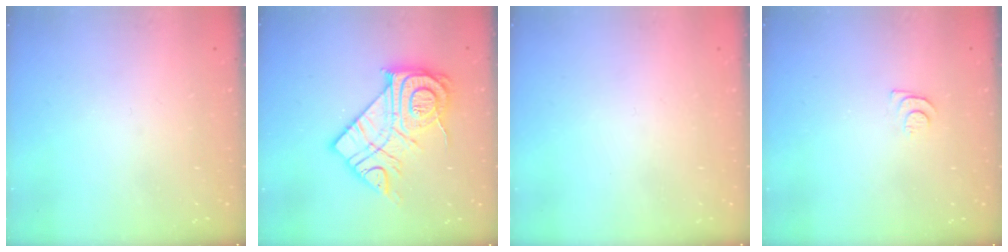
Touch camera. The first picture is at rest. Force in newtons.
{"total": 19.4, "press": 19.4, "slide": 1.6}
{"total": 1.7, "press": 1.7, "slide": 0.2}
{"total": 5.5, "press": 5.5, "slide": 0.5}